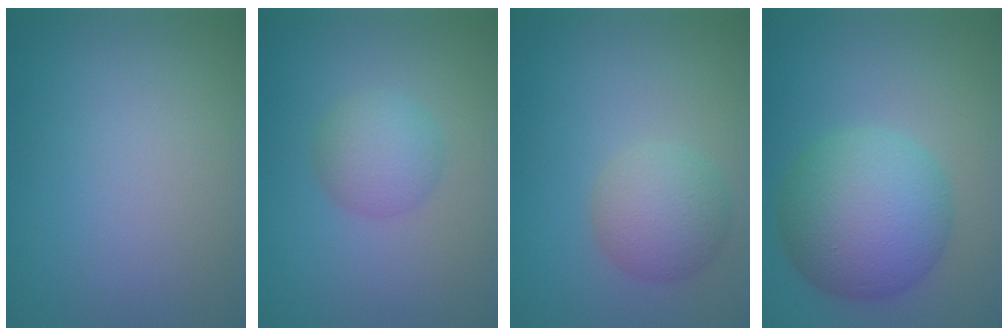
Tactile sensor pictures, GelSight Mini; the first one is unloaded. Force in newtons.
{"total": 2.9, "press": 2.9, "slide": 0.1}
{"total": 3.9, "press": 3.8, "slide": 0.2}
{"total": 8.7, "press": 8.7, "slide": 0.2}